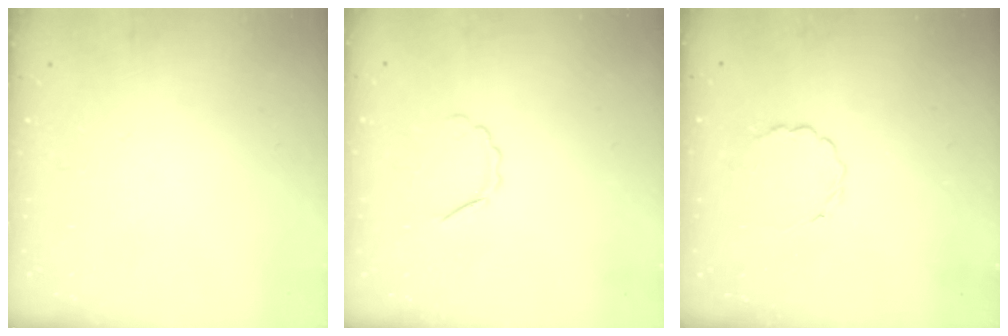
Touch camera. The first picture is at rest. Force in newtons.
{"total": 3.7, "press": 3.6, "slide": 0.6}
{"total": 3.1, "press": 3.0, "slide": 1.1}